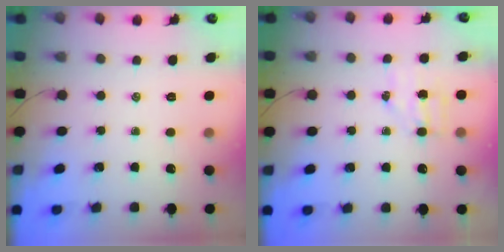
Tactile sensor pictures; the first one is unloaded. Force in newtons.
{"total": 4.5, "press": 4.5, "slide": 0.9}